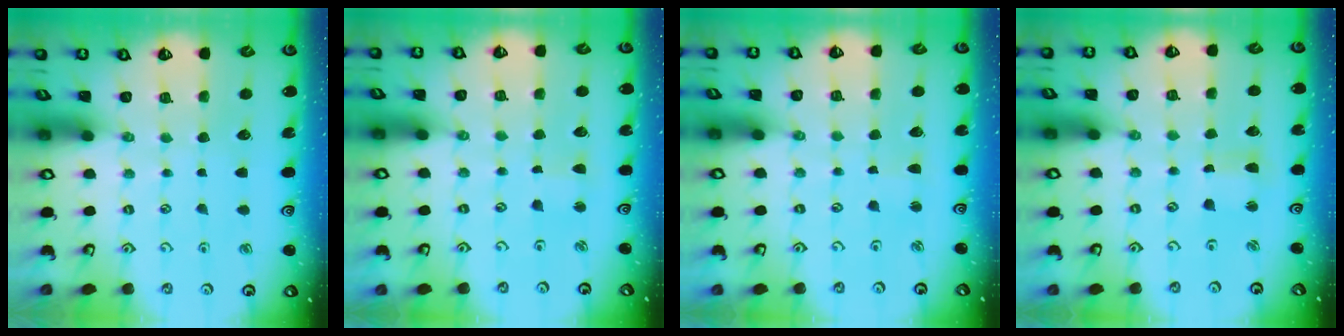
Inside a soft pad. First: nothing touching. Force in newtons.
{"total": 2.0, "press": 2.0, "slide": 0.3}
{"total": 1.4, "press": 1.3, "slide": 0.3}
{"total": 2.2, "press": 2.2, "slide": 0.3}